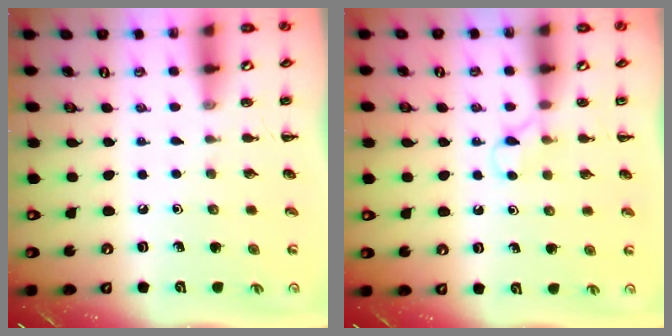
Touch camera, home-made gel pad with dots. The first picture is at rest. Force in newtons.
{"total": 3.3, "press": 3.2, "slide": 0.9}